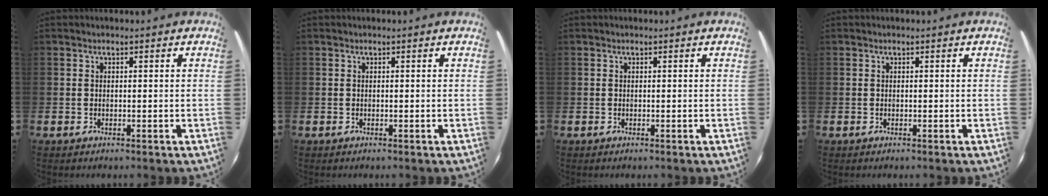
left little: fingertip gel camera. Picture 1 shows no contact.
{"total": 0.0}
{"total": 0.0}
{"total": 0.0}